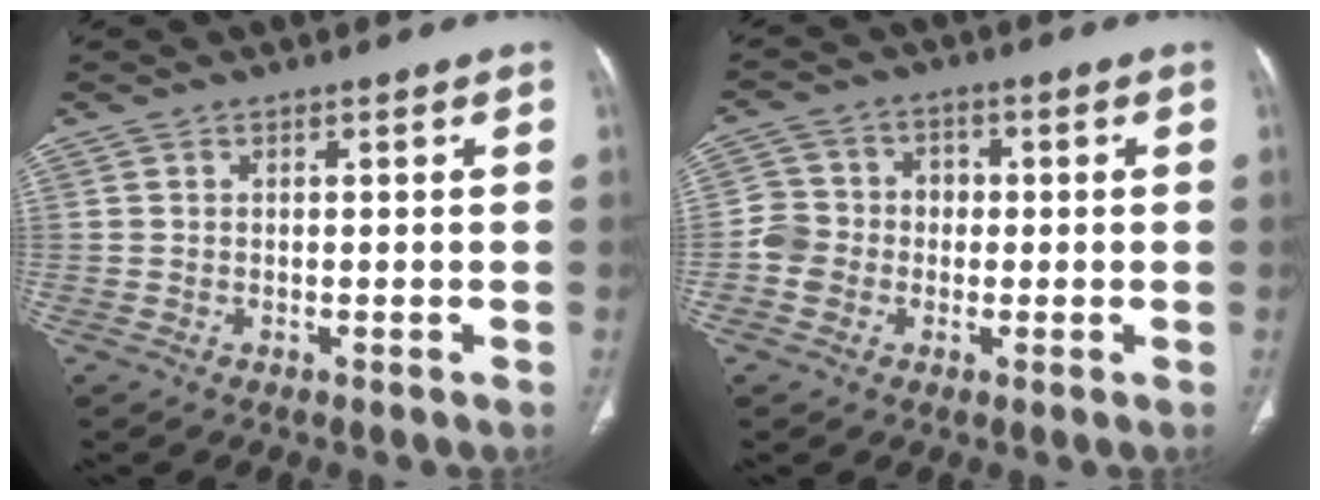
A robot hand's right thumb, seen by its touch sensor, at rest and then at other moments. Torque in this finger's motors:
{"motor_torque": [-0.02, -0.19, 0.43, 0.21, 0.00]}